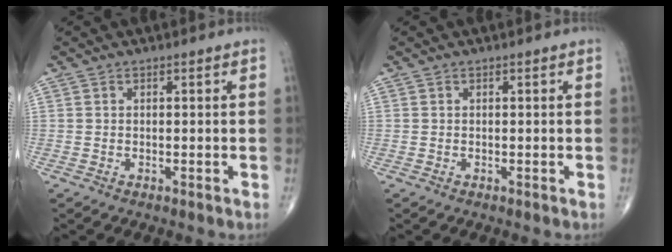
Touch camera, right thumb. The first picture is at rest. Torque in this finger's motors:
{"motor_torque": [-0.20, -0.02, -0.01, -0.01, 0.00]}